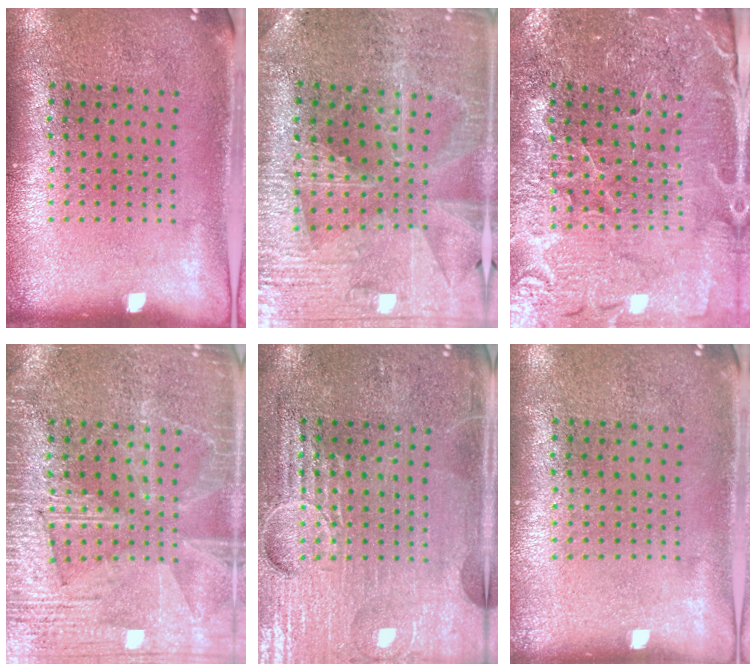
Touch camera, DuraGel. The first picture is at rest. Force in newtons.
{"total": 2.3, "press": 2.3, "slide": 0.5}
{"total": 3.3, "press": 3.3, "slide": 0.3}
{"total": 5.3, "press": 5.2, "slide": 0.7}
{"total": 3.9, "press": 3.9, "slide": 0.4}
{"total": 0.0}